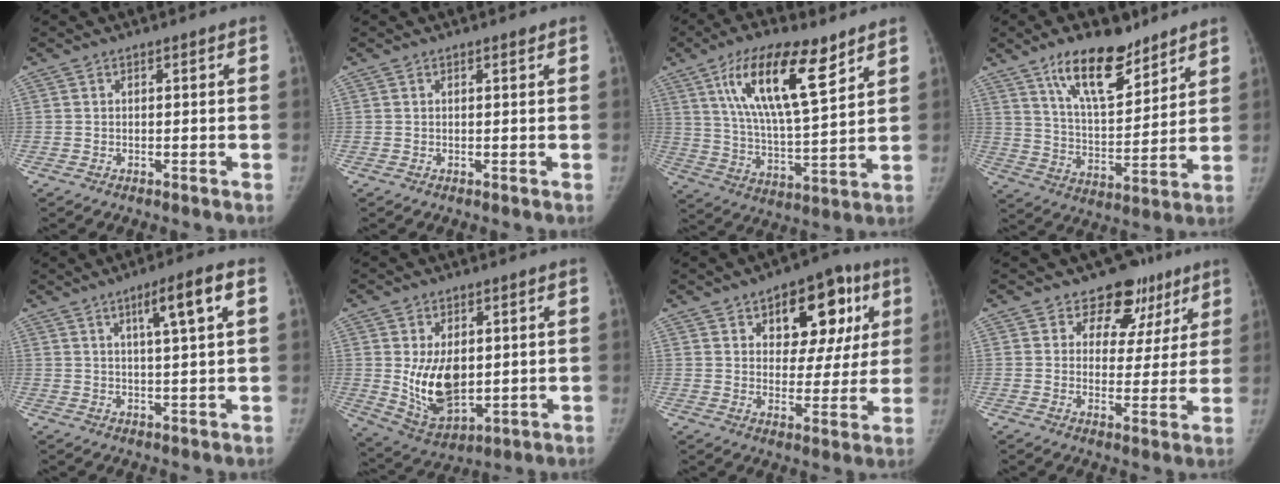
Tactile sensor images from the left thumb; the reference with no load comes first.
{"total": 0.7, "force": [0.5, 0.1, 0.5], "torque": [-0.006, -0.003, 0.009]}
{"total": 18.1, "force": [9.5, 5.8, 14.3], "torque": [-0.233, -0.039, 0.170]}
{"total": 15.3, "force": [10.4, 6.2, 9.4], "torque": [-0.124, -0.063, 0.183]}
{"total": 7.8, "force": [3.1, 0.5, 7.1], "torque": [-0.117, -0.002, 0.049]}
{"total": 12.2, "force": [0.8, 7.5, 9.7], "torque": [-0.142, -0.018, 0.036]}
{"total": 16.4, "force": [7.0, 9.5, 11.4], "torque": [-0.092, -0.010, 0.096]}
{"total": 10.2, "force": [6.6, 7.4, 2.5], "torque": [0.019, -0.024, 0.079]}